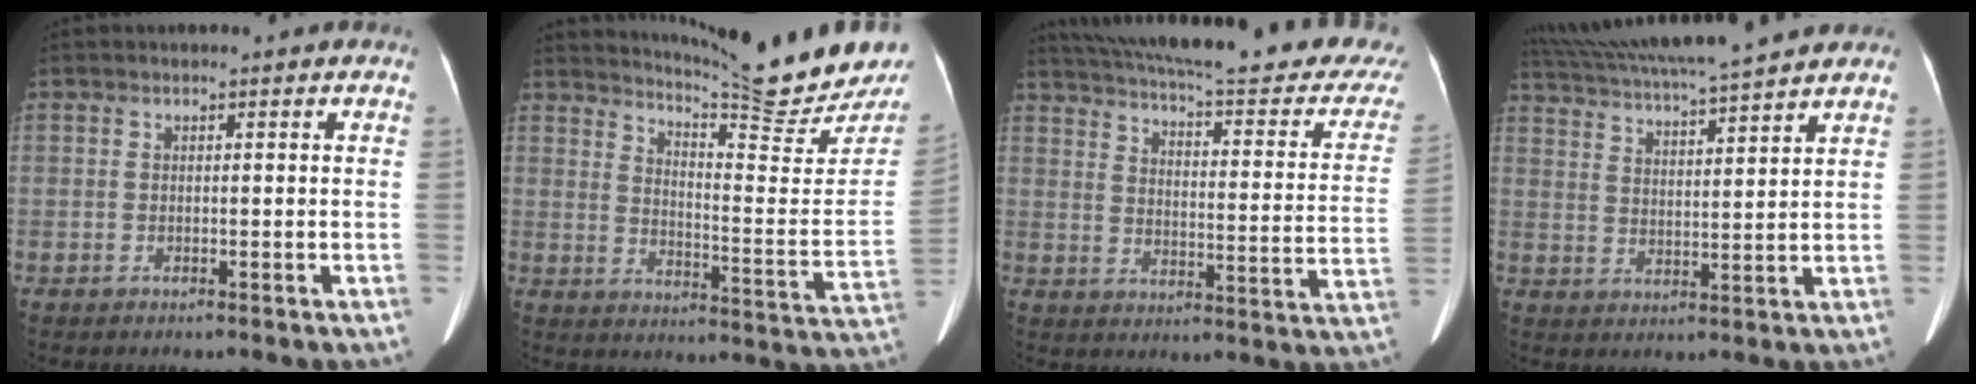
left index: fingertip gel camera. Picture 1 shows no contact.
{"total": 19.8, "force": [18.5, 0.7, 6.9], "torque": [-0.106, -0.099, 0.234]}
{"total": 31.7, "force": [27.3, 4.8, 15.5], "torque": [-0.240, -0.058, 0.332]}
{"total": 17.8, "force": [15.8, 0.4, 8.2], "torque": [-0.152, 0.036, 0.244]}